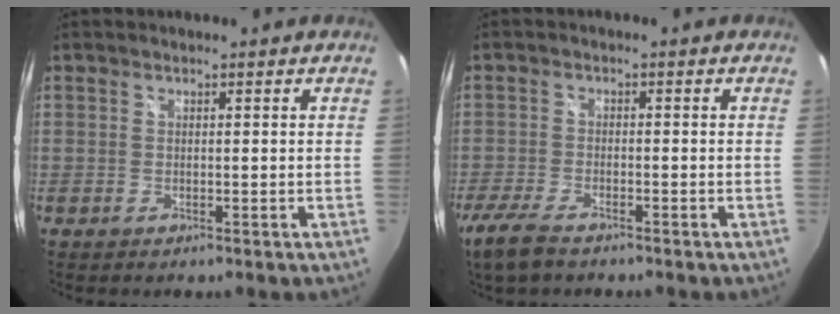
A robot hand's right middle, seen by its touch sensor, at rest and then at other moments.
{"total": 7.2, "force": [-5.5, 1.9, 4.2], "torque": [-0.119, -0.022, -0.108]}